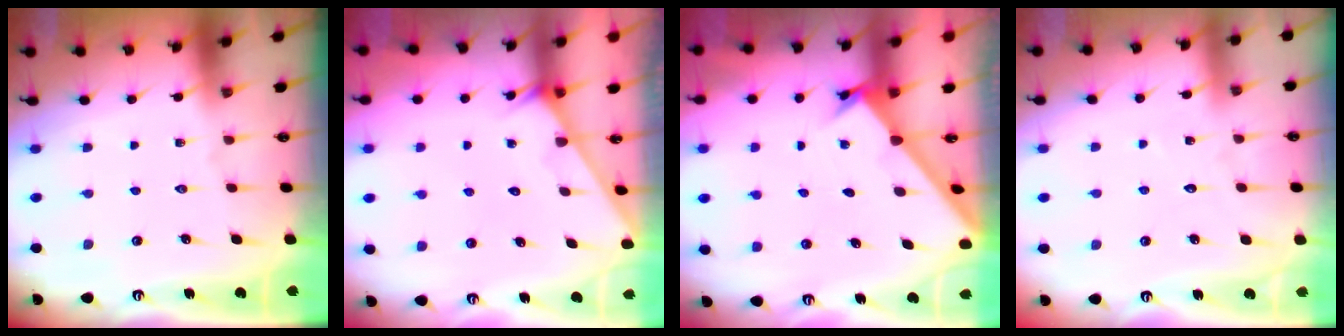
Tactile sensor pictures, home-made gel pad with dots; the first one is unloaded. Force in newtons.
{"total": 1.4, "press": 1.4, "slide": 0.1}
{"total": 1.6, "press": 1.6, "slide": 0.1}
{"total": 4.2, "press": 4.1, "slide": 0.4}